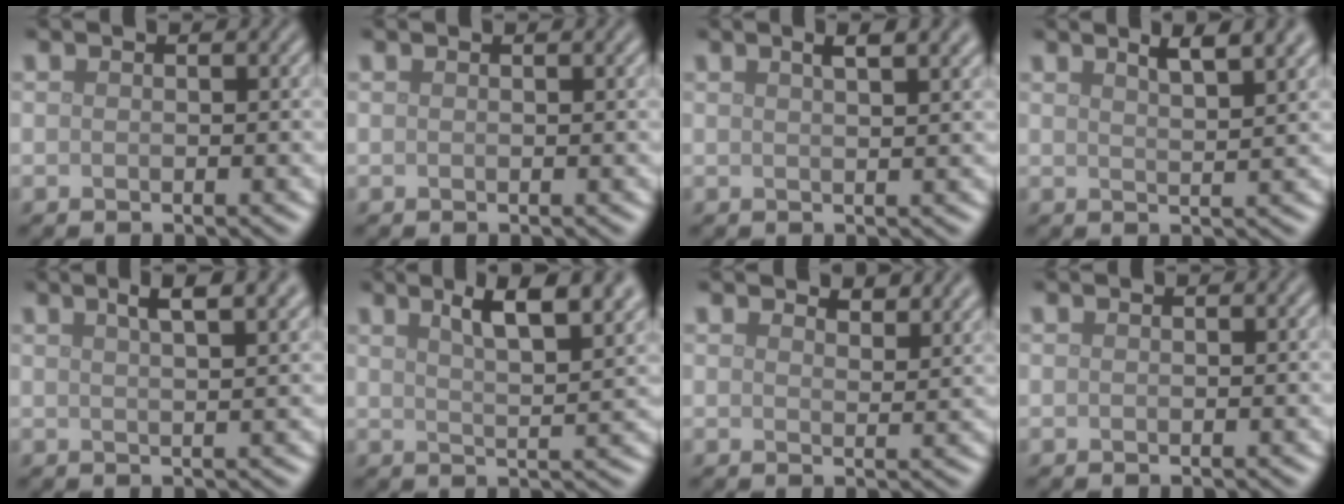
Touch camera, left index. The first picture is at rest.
{"total": 0.6, "force": [0.4, 0.1, 0.4], "torque": [-0.002, 0.004, 0.007]}
{"total": 3.9, "force": [2.2, 1.5, 2.9], "torque": [-0.012, 0.015, 0.009]}
{"total": 4.1, "force": [2.7, 1.0, 2.8], "torque": [-0.024, 0.021, 0.026]}
{"total": 4.7, "force": [2.8, 1.5, 3.5], "torque": [-0.026, 0.022, 0.021]}
{"total": 7.3, "force": [4.2, 2.2, 5.5], "torque": [-0.054, 0.023, 0.053]}
{"total": 3.2, "force": [3.0, 0.6, 0.9], "torque": [-0.018, 0.000, 0.042]}
{"total": 0.0}